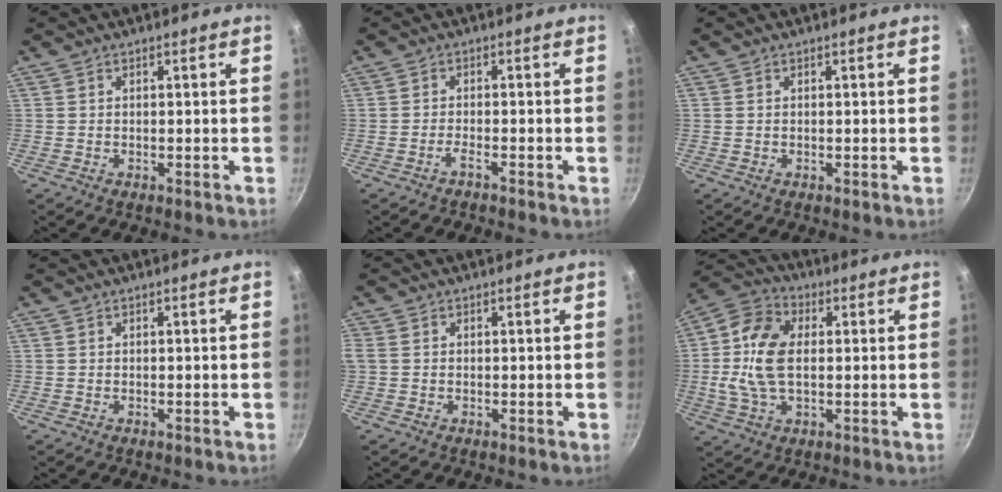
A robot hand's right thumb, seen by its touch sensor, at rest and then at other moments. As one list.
[{"total": 1.4, "force": [-1.2, 0.0, 0.6], "torque": [-0.020, 0.013, -0.024]}, {"total": 0.0}, {"total": 0.0}, {"total": 1.7, "force": [0.1, 1.3, 1.1], "torque": [-0.026, 0.002, 0.002]}, {"total": 13.2, "force": [0.5, 8.0, 10.5], "torque": [-0.195, 0.019, -0.006]}]